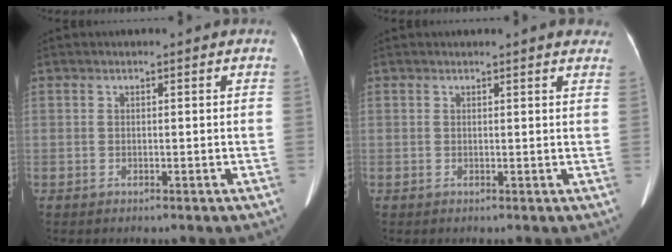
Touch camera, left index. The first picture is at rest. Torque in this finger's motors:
{"motor_torque": [-0.18, -0.07, -0.02, -0.01]}